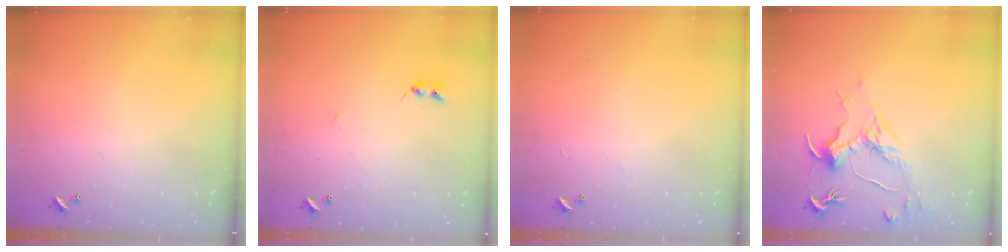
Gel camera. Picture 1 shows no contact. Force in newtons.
{"total": 2.5, "press": 2.4, "slide": 0.6}
{"total": 2.1, "press": 2.0, "slide": 0.3}
{"total": 1.6, "press": 1.3, "slide": 0.8}